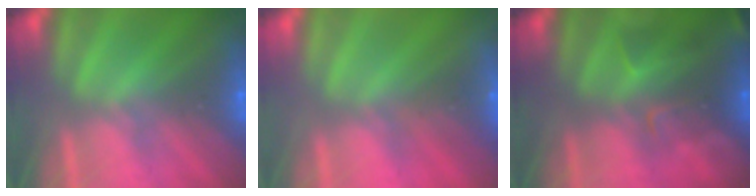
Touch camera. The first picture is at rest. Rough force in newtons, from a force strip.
{"total": 2.6}
{"total": 9.6}